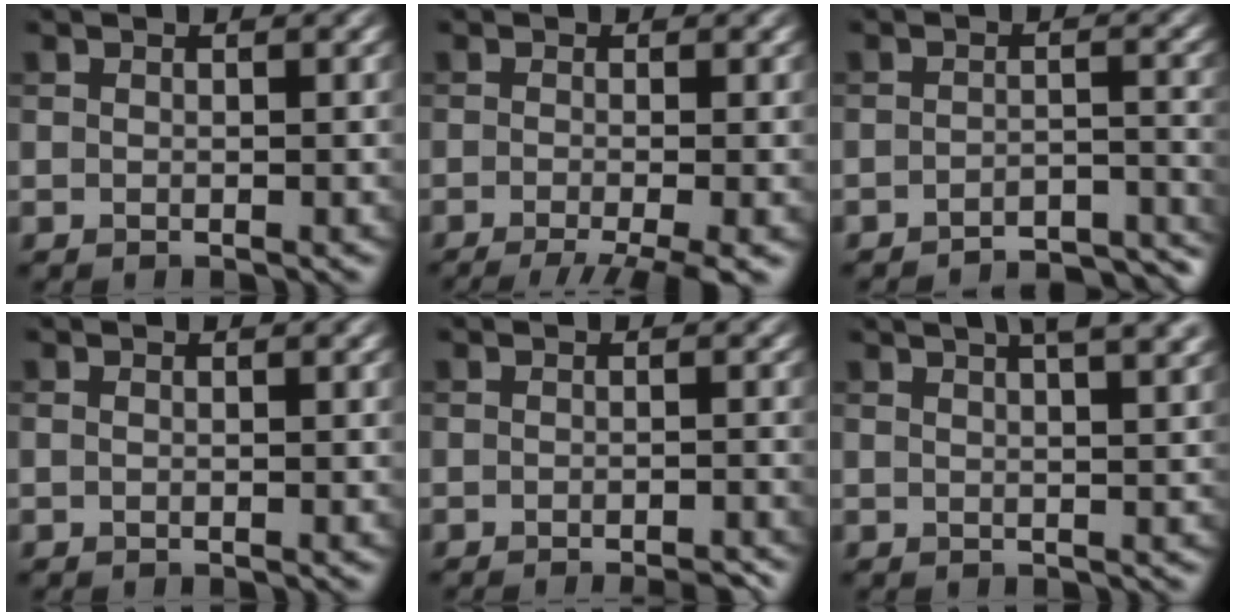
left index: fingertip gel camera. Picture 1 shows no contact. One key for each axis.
{"total": 6.3, "fx": -3.3, "fy": 1.6, "fz": 5.1, "tx": -0.058, "ty": -0.009, "tz": -0.051}
{"total": 5.4, "fx": -5.0, "fy": 0.9, "fz": 1.8, "tx": -0.021, "ty": 0.001, "tz": -0.060}
{"total": 0.0}
{"total": 3.1, "fx": -2.5, "fy": 0.5, "fz": 1.8, "tx": -0.015, "ty": 0.002, "tz": -0.035}
{"total": 8.5, "fx": 5.0, "fy": 3.4, "fz": 5.9, "tx": -0.027, "ty": 0.051, "tz": 0.033}